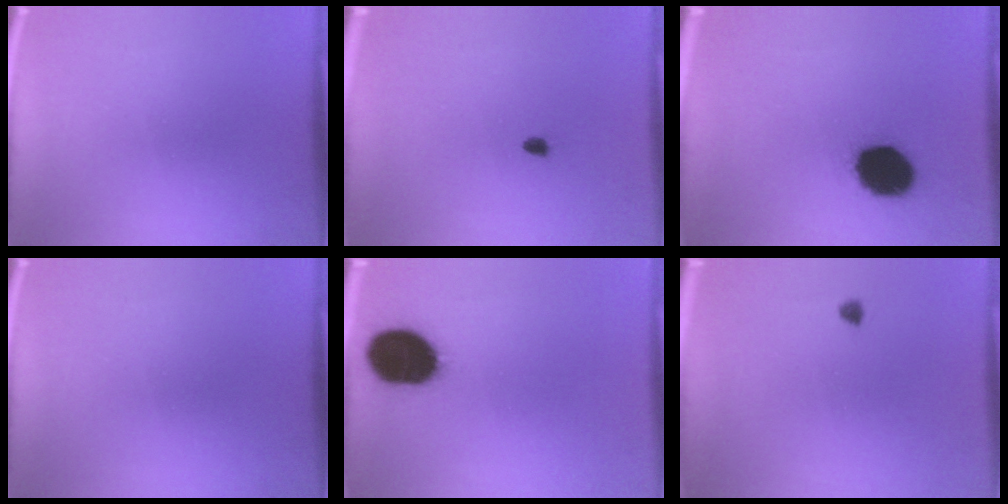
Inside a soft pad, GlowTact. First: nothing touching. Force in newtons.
{"total": 1.0}
{"total": 15.6}
{"total": 0.0}
{"total": 17.6}
{"total": 1.0}